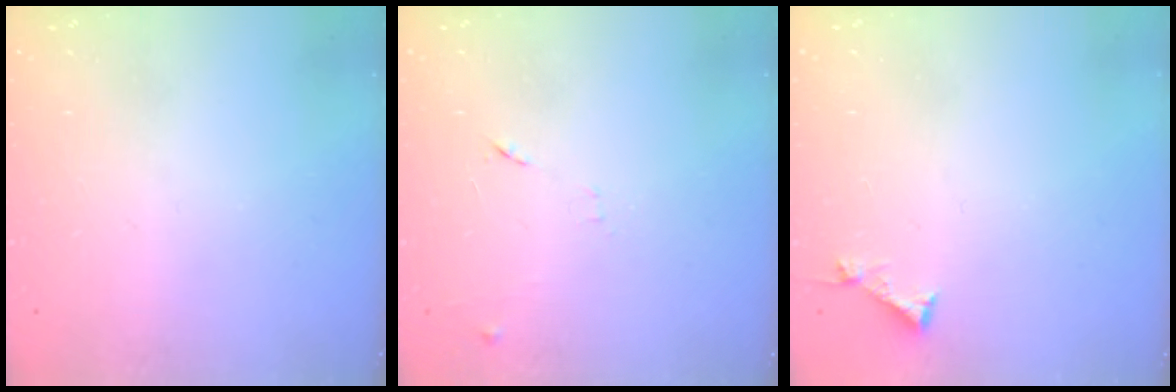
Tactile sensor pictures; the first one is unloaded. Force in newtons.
{"total": 9.2, "press": 9.1, "slide": 0.7}
{"total": 3.1, "press": 3.1, "slide": 0.3}